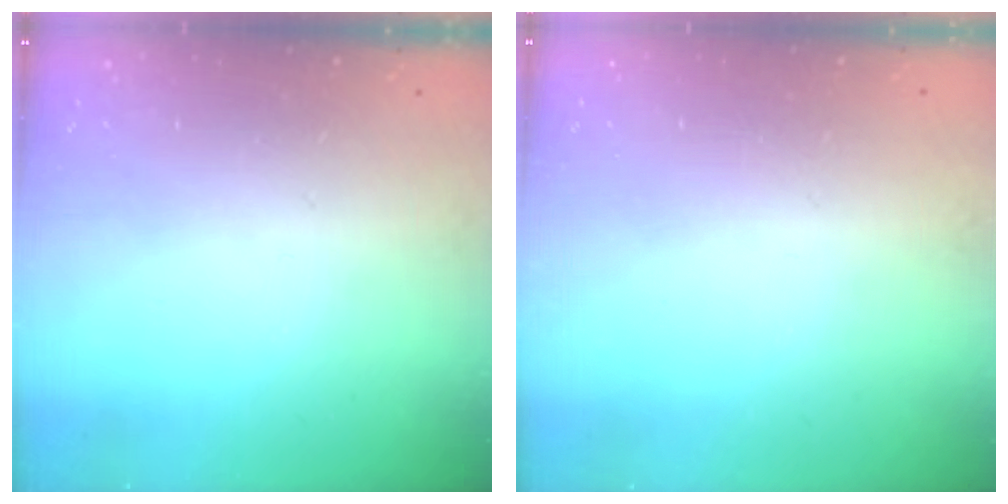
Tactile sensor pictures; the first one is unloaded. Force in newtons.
{"total": 0.7, "press": 0.7, "slide": 0.3}